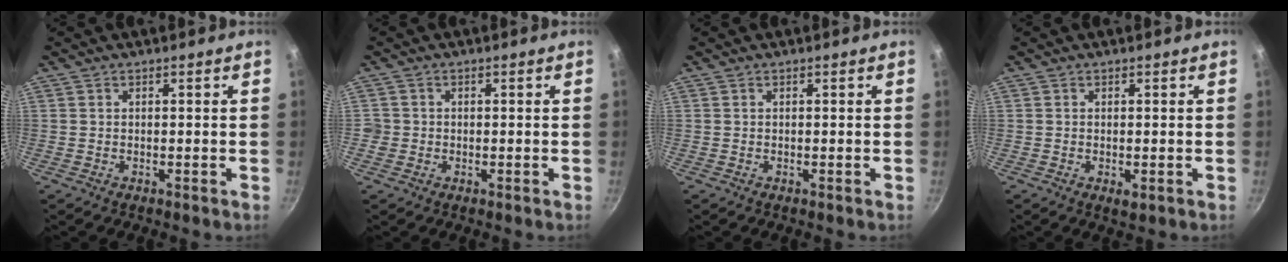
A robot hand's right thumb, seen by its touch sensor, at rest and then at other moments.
{"total": 2.1, "force": [-0.3, 2.0, 0.2], "torque": [0.009, 0.007, -0.008]}
{"total": 0.0}
{"total": 1.4, "force": [-0.3, 0.6, 1.2], "torque": [-0.023, -0.005, -0.002]}